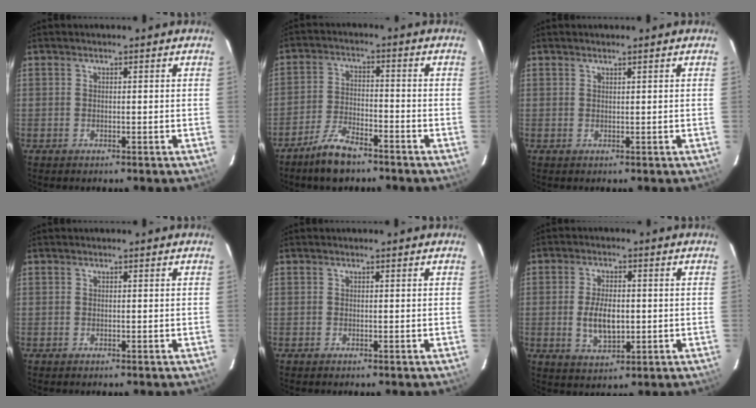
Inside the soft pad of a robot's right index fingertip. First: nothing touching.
{"total": 7.5, "force": [-5.9, 2.4, 3.9], "torque": [-0.094, 0.000, -0.111]}
{"total": 0.7, "force": [0.6, -0.2, 0.3], "torque": [-0.010, -0.005, 0.008]}
{"total": 0.0}
{"total": 0.0}
{"total": 7.1, "force": [-0.5, 3.5, 6.2], "torque": [-0.120, -0.004, -0.005]}